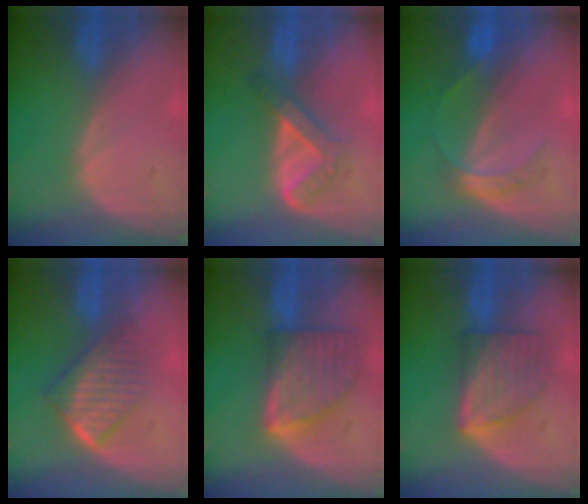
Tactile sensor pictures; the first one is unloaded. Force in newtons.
{"total": 4.5, "press": 4.4, "slide": 0.7}
{"total": 3.5, "press": 3.5, "slide": 0.4}
{"total": 6.7, "press": 5.8, "slide": 3.3}
{"total": 8.3, "press": 7.5, "slide": 3.5}
{"total": 6.4, "press": 6.4, "slide": 0.1}